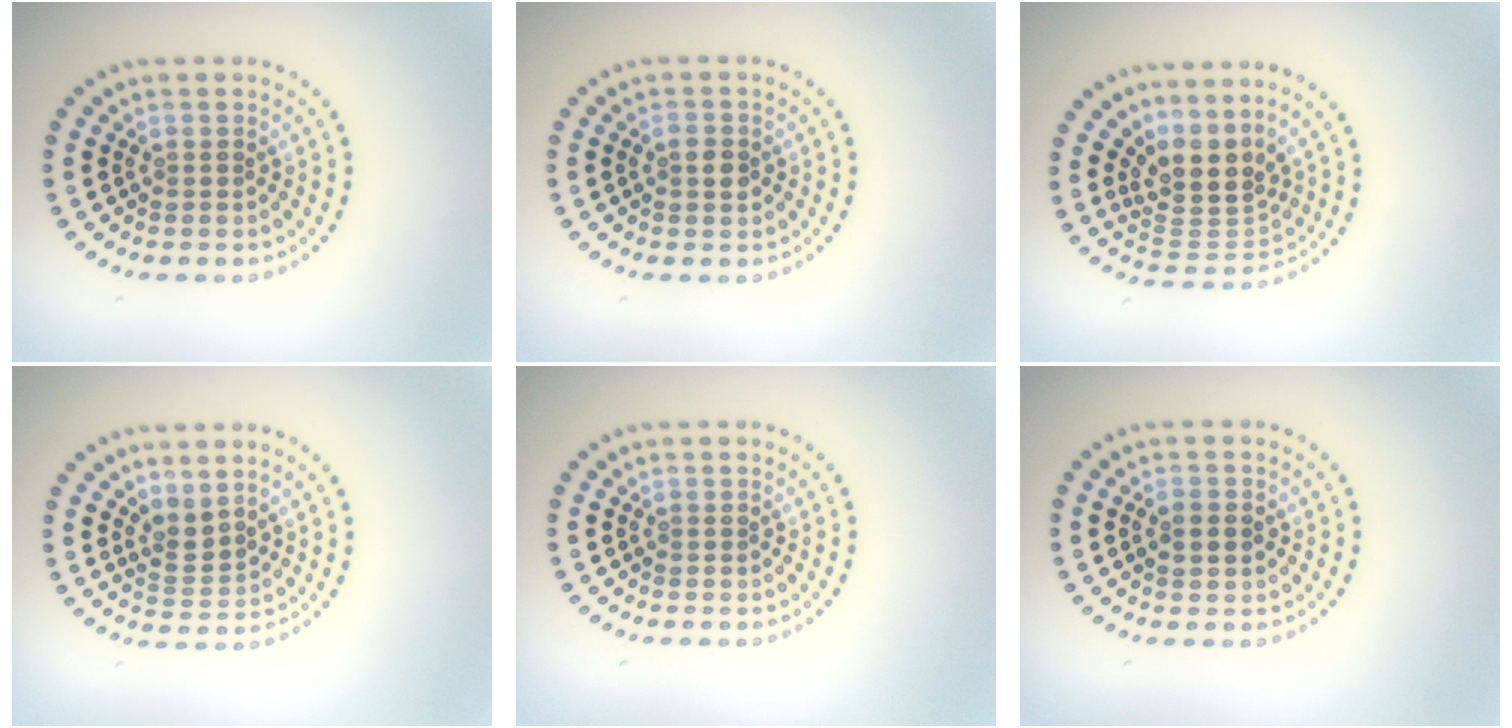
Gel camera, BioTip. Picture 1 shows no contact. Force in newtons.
{"total": 2.1, "press": 2.1, "slide": 0.1}
{"total": 4.1, "press": 3.1, "slide": 2.7}
{"total": 2.3, "press": 1.5, "slide": 1.7}
{"total": 0.0}
{"total": 2.3, "press": 2.3, "slide": 0.0}